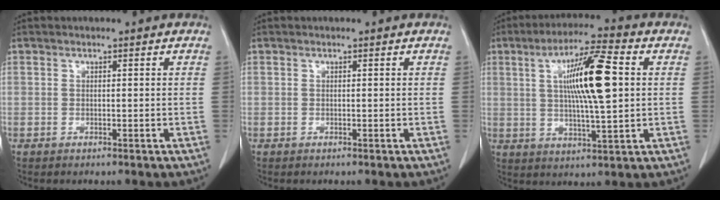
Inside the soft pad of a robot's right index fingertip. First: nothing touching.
{"total": 0.0}
{"total": 12.8, "force": [2.2, 1.4, 12.5], "torque": [-0.218, 0.009, 0.035]}